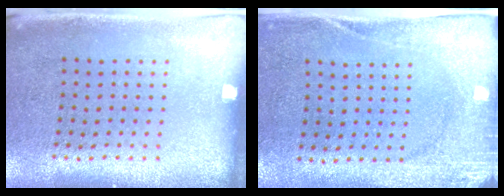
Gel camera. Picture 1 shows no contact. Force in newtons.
{"total": 2.7, "press": 2.1, "slide": 1.7}